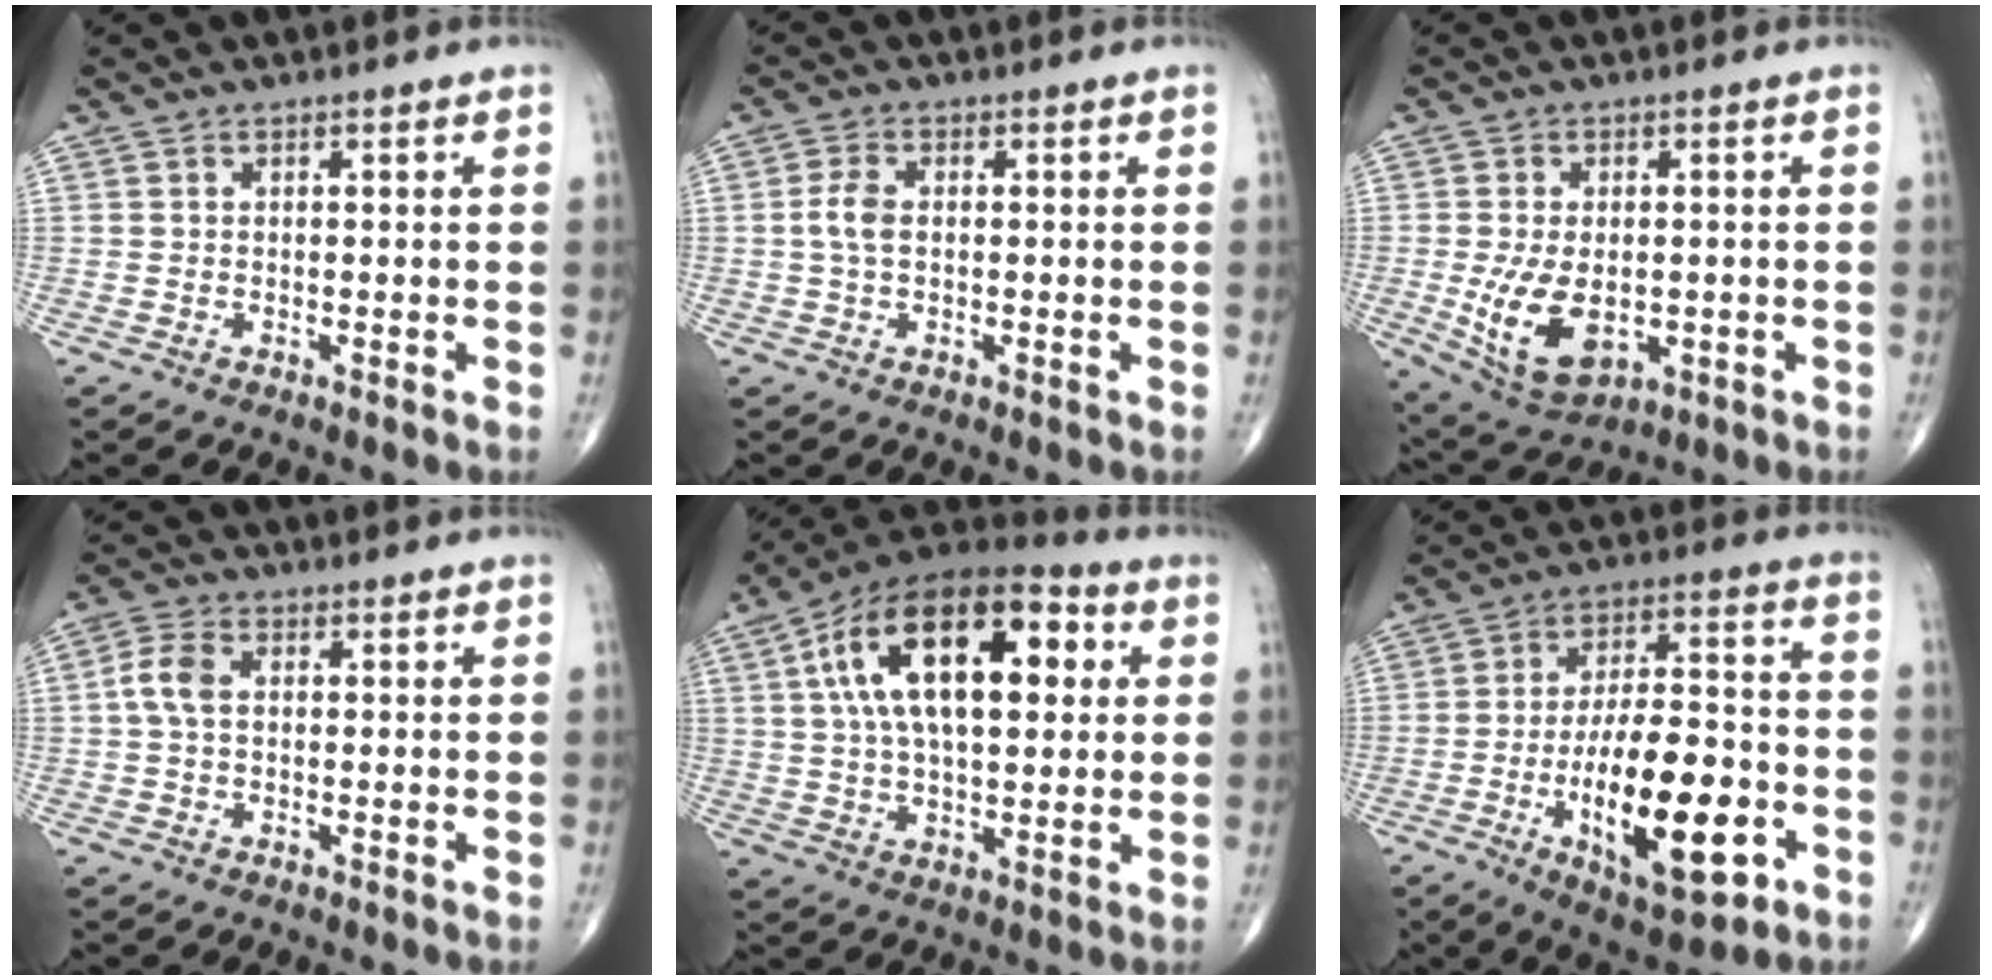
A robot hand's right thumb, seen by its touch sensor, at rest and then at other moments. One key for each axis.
{"total": 3.5, "fx": 0.1, "fy": 2.0, "fz": 2.9, "tx": -0.066, "ty": 0.006, "tz": -0.003}
{"total": 10.9, "fx": -1.9, "fy": 6.3, "fz": 8.6, "tx": -0.150, "ty": -0.010, "tz": -0.016}
{"total": 4.6, "fx": 0.3, "fy": 3.2, "fz": 3.4, "tx": -0.072, "ty": 0.013, "tz": -0.002}
{"total": 22.9, "fx": 5.8, "fy": 11.4, "fz": 19.0, "tx": -0.307, "ty": 0.019, "tz": 0.085}
{"total": 21.0, "fx": -6.8, "fy": 8.4, "fz": 18.0, "tx": -0.276, "ty": 0.028, "tz": -0.099}